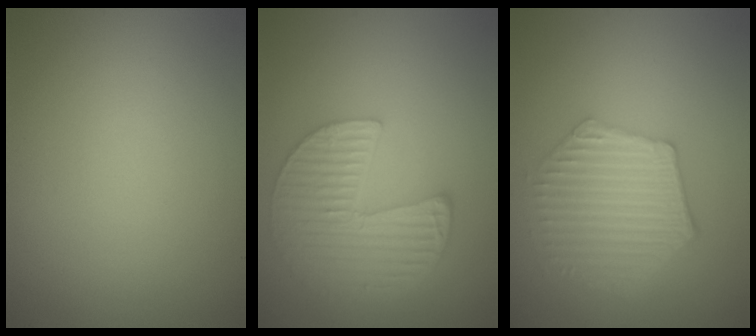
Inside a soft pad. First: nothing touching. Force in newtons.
{"total": 5.7, "press": 4.4, "slide": 3.7}
{"total": 5.8, "press": 4.4, "slide": 3.8}